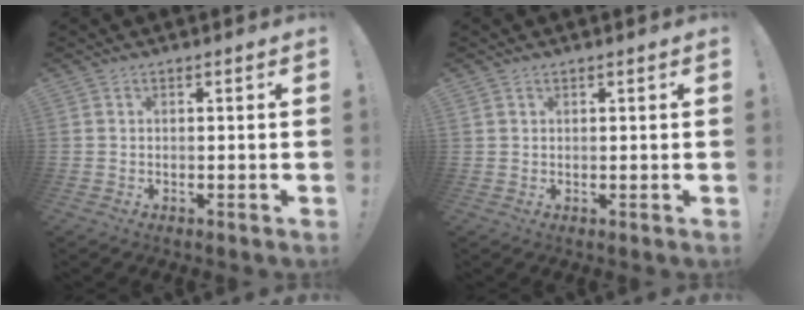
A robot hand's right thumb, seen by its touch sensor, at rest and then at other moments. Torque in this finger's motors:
{"motor_torque": [-0.03, 0.06, 0.00, -0.05, -0.04]}